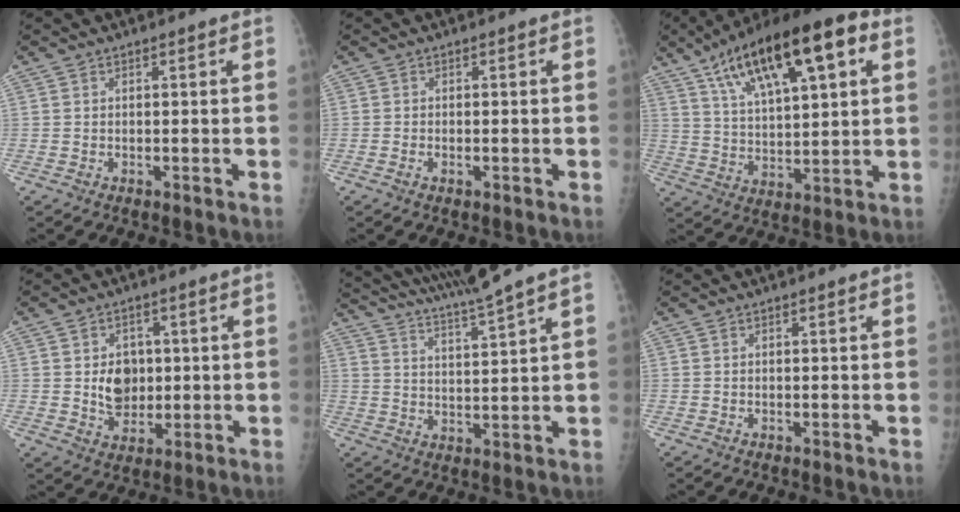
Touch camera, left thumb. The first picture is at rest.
{"total": 1.0, "force": [-0.4, 0.5, 0.7], "torque": [-0.019, 0.006, -0.005]}
{"total": 21.9, "force": [10.1, 7.8, 17.7], "torque": [-0.277, -0.004, 0.171]}
{"total": 7.2, "force": [0.6, 5.8, 4.3], "torque": [-0.033, -0.004, 0.018]}
{"total": 10.9, "force": [9.5, -2.2, 4.9], "torque": [-0.078, -0.050, 0.167]}
{"total": 0.0}